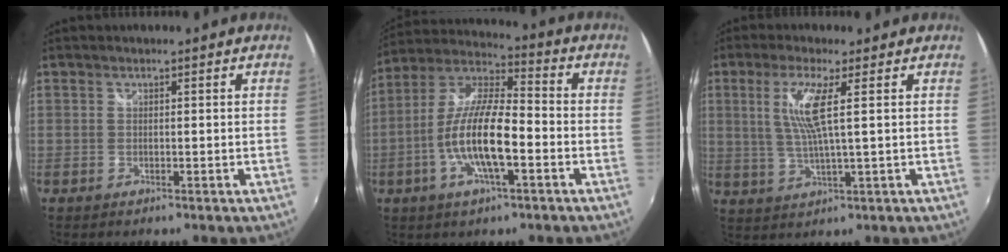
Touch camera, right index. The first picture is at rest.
{"total": 14.2, "force": [-4.3, 3.9, 13.0], "torque": [-0.260, -0.003, -0.084]}
{"total": 7.1, "force": [2.0, -0.2, 6.9], "torque": [-0.139, -0.006, 0.044]}